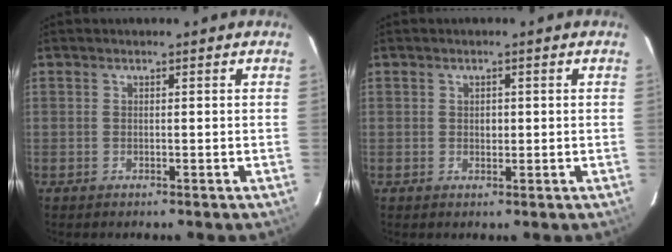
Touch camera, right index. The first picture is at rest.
{"total": 1.2, "force": [0.1, 1.0, 0.6], "torque": [-0.009, 0.004, 0.003]}